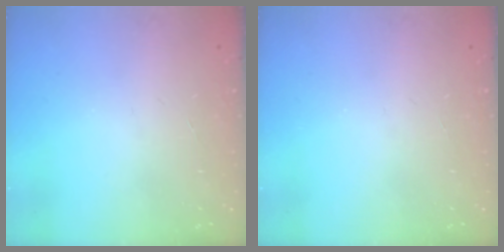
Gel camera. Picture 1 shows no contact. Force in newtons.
{"total": 0.0}